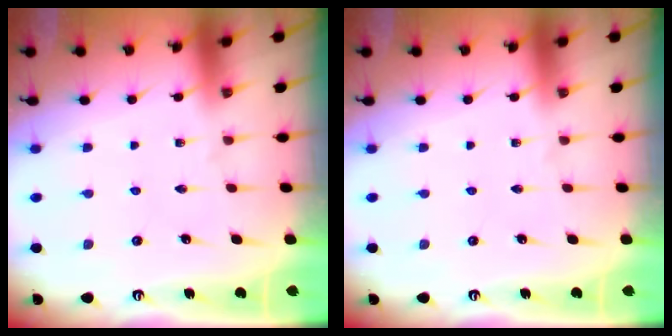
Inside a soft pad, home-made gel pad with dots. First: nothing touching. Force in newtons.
{"total": 0.0}